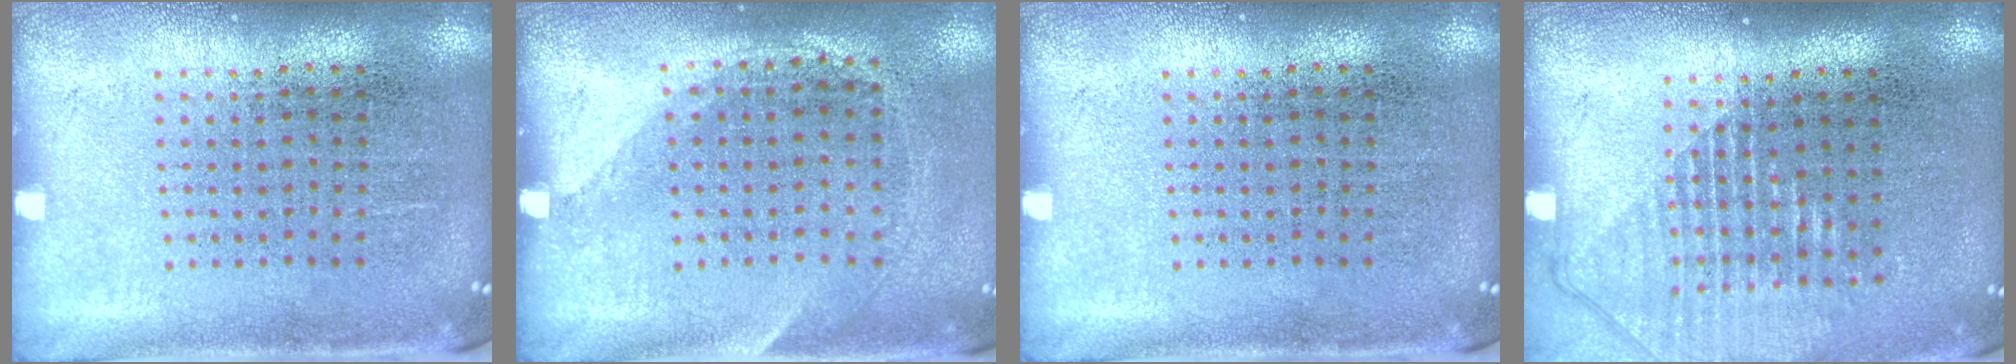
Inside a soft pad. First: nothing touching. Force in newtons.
{"total": 1.4, "press": 0.9, "slide": 1.0}
{"total": 0.0}
{"total": 1.3, "press": 1.2, "slide": 0.6}